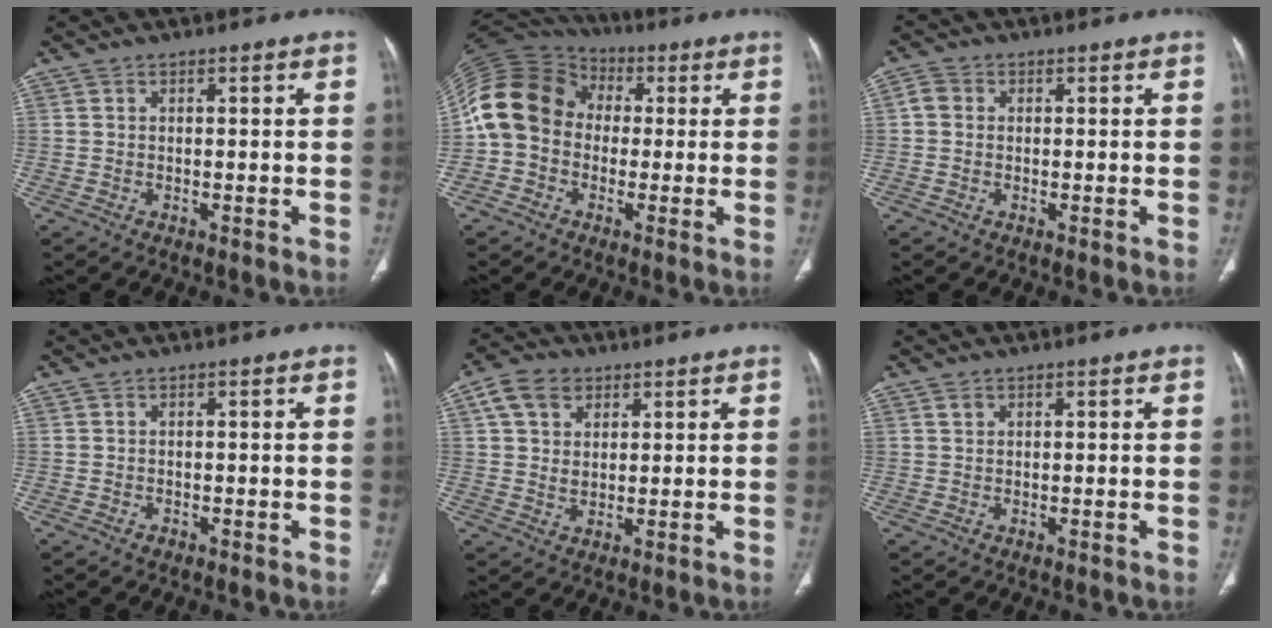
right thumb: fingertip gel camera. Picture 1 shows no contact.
{"total": 14.9, "force": [-0.1, 12.5, 8.1], "torque": [-0.156, 0.039, -0.013]}
{"total": 2.2, "force": [0.1, 2.0, 1.0], "torque": [-0.012, 0.006, -0.002]}
{"total": 0.5, "force": [-0.3, 0.4, 0.1], "torque": [0.002, 0.003, -0.002]}
{"total": 7.4, "force": [3.3, 5.3, 4.0], "torque": [-0.057, -0.005, 0.061]}
{"total": 1.0, "force": [0.6, 0.6, 0.4], "torque": [-0.006, 0.002, 0.013]}